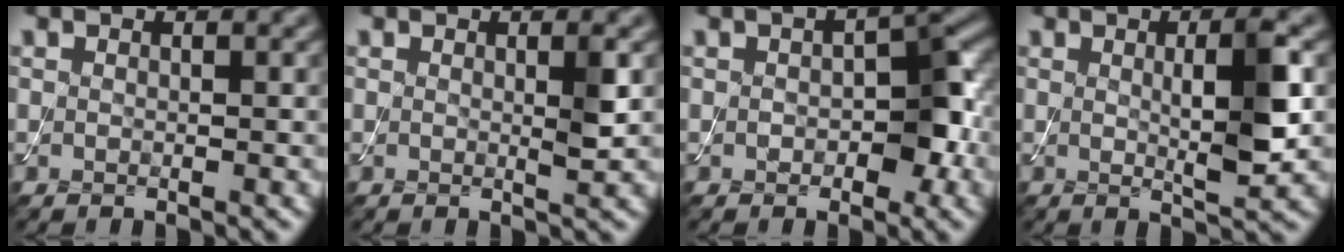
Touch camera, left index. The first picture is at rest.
{"total": 1.5, "force": [0.3, 0.1, 1.4], "torque": [-0.022, -0.004, 0.000]}
{"total": 4.4, "force": [-0.5, 2.4, 3.6], "torque": [-0.044, 0.003, -0.010]}
{"total": 4.7, "force": [0.5, 0.7, 4.6], "torque": [-0.073, -0.002, 0.009]}